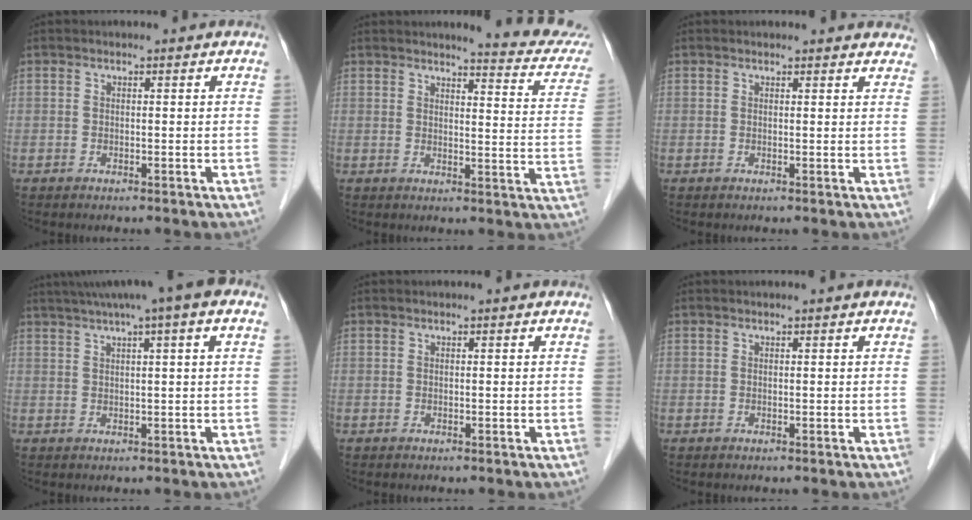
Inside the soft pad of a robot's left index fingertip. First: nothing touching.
{"total": 11.7, "force": [11.1, 0.7, 3.5], "torque": [-0.027, -0.056, 0.103]}
{"total": 6.8, "force": [6.4, 1.8, 1.5], "torque": [0.002, 0.006, 0.050]}
{"total": 9.3, "force": [5.7, 0.1, 7.4], "torque": [-0.118, 0.039, 0.080]}
{"total": 0.0}
{"total": 0.5, "force": [0.4, -0.1, 0.2], "torque": [-0.007, 0.001, 0.013]}